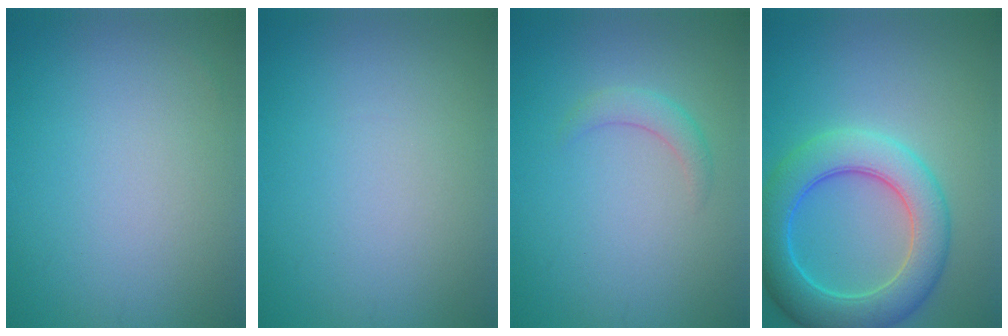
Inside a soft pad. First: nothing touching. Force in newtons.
{"total": 0.0}
{"total": 1.7, "press": 1.7, "slide": 0.1}
{"total": 7.2, "press": 7.2, "slide": 0.2}